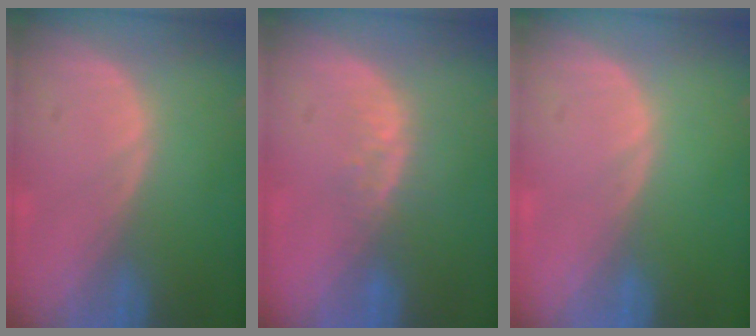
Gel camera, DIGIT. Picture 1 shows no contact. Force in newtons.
{"total": 3.2, "press": 2.6, "slide": 1.8}
{"total": 0.0}